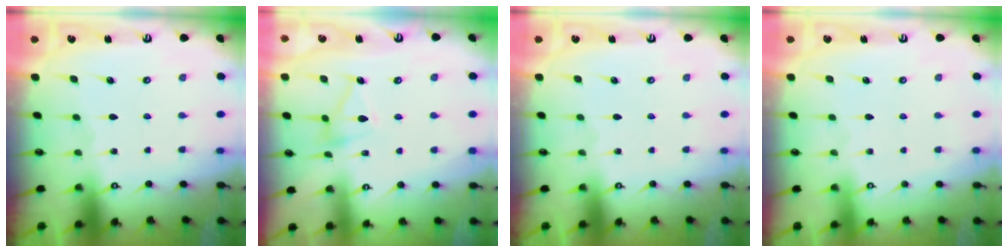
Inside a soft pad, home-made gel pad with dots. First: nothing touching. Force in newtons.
{"total": 11.0, "press": 10.9, "slide": 0.6}
{"total": 0.0}
{"total": 3.9, "press": 3.9, "slide": 0.1}